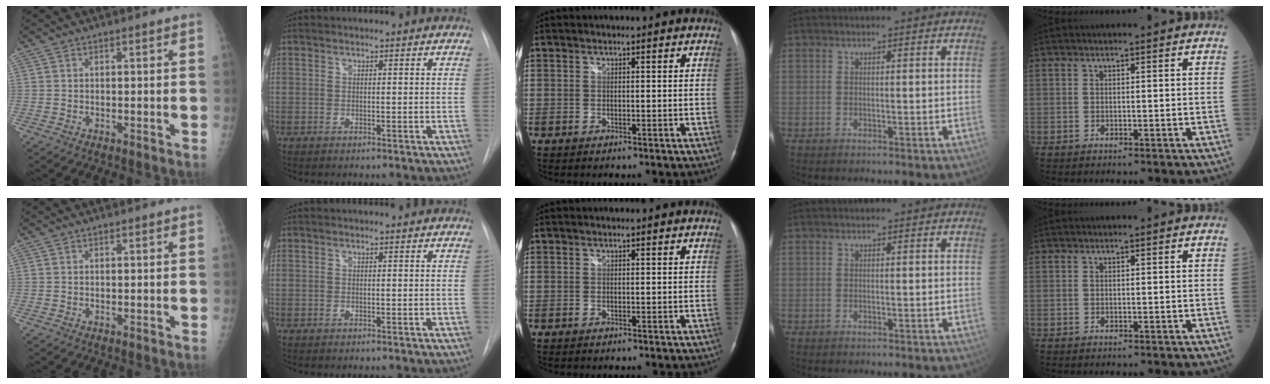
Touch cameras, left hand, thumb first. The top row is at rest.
{}